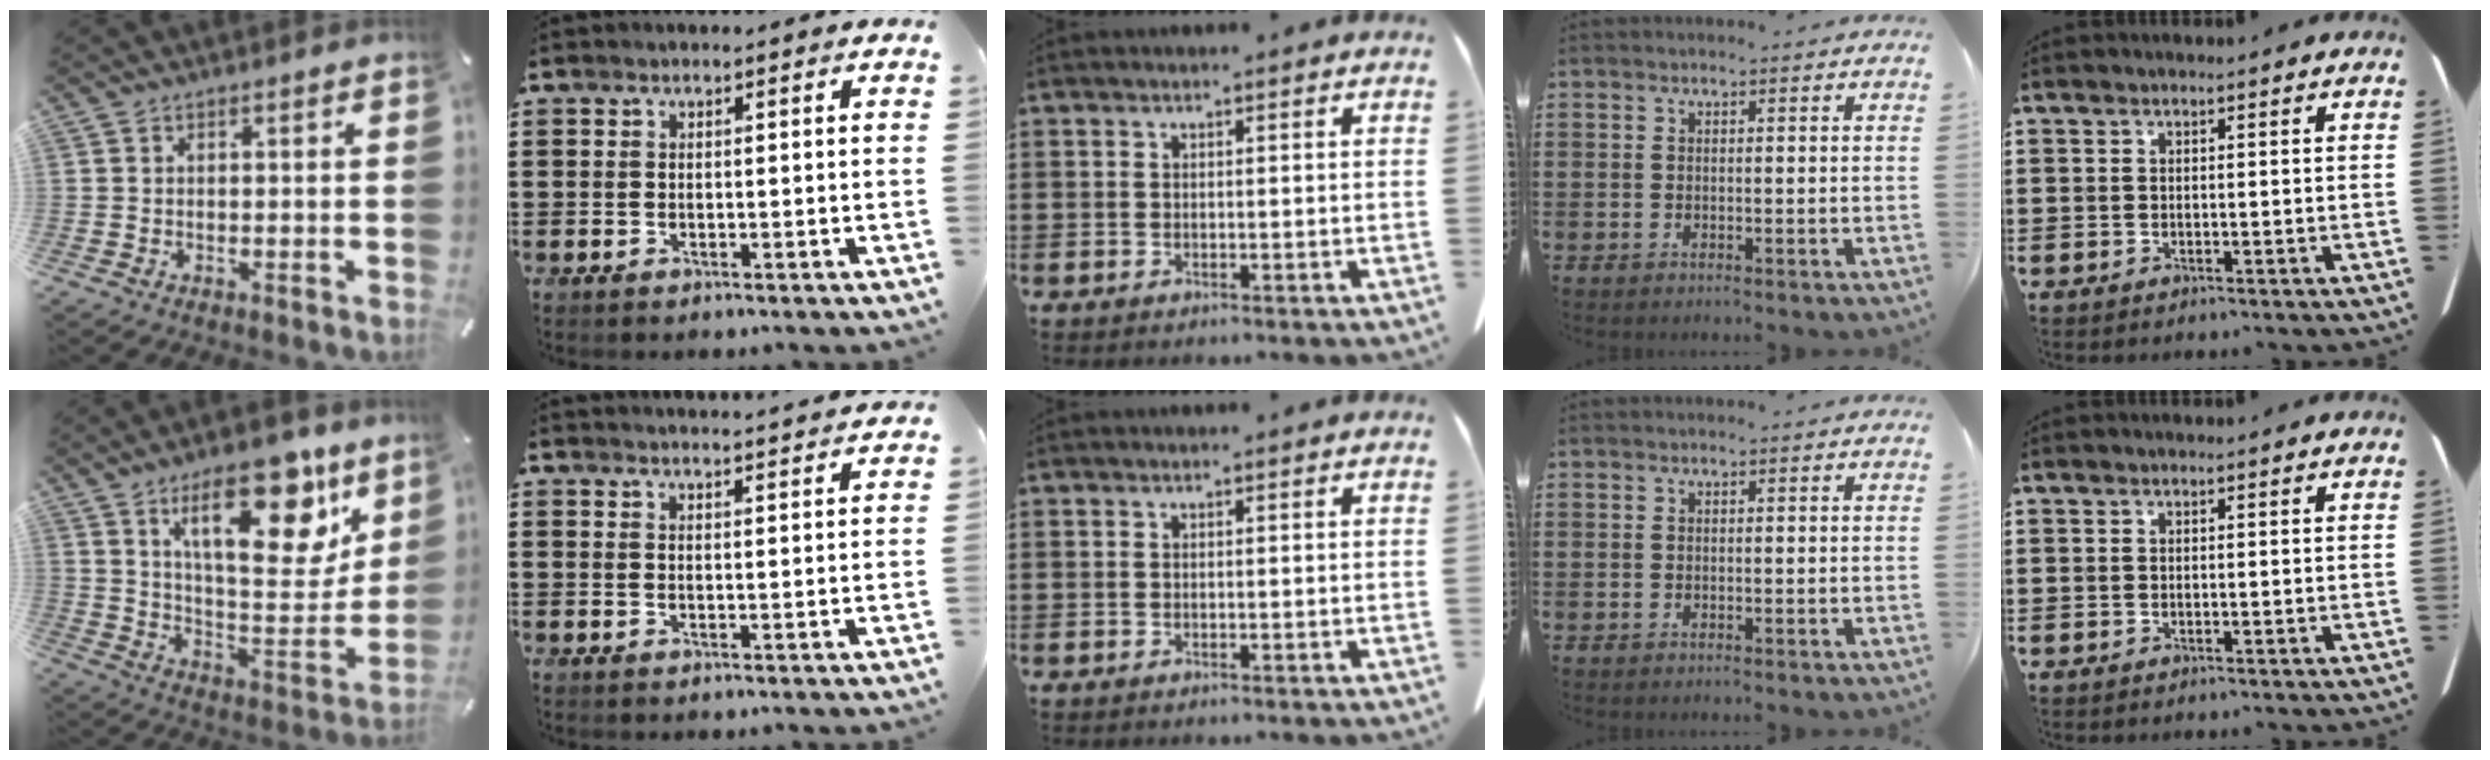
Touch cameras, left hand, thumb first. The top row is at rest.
{"thumb": {"total": 23.4, "force": [13.4, 9.9, 16.4], "torque": [-0.235, -0.072, 0.216]}, "index": {"total": 2.8, "force": [2.7, -0.6, 0.0], "torque": [-0.007, -0.014, 0.051]}}